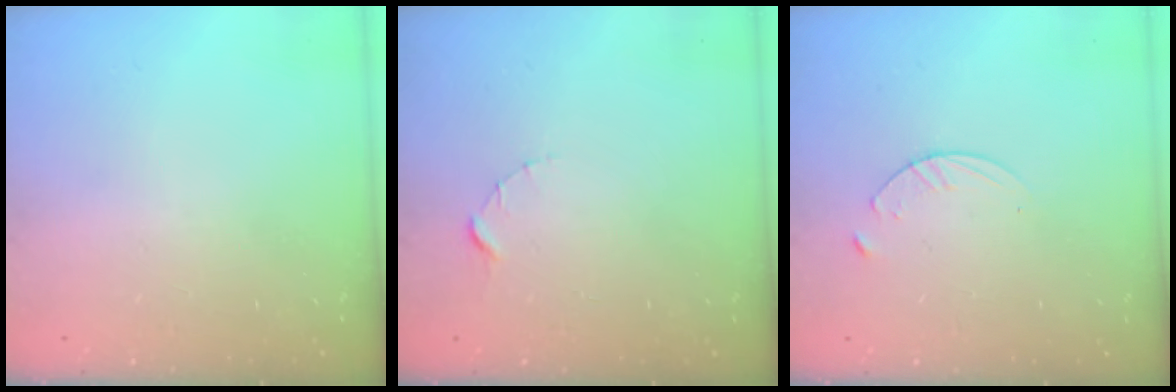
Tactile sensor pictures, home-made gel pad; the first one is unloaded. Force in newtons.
{"total": 1.5, "press": 1.5, "slide": 0.2}
{"total": 3.1, "press": 3.1, "slide": 0.3}